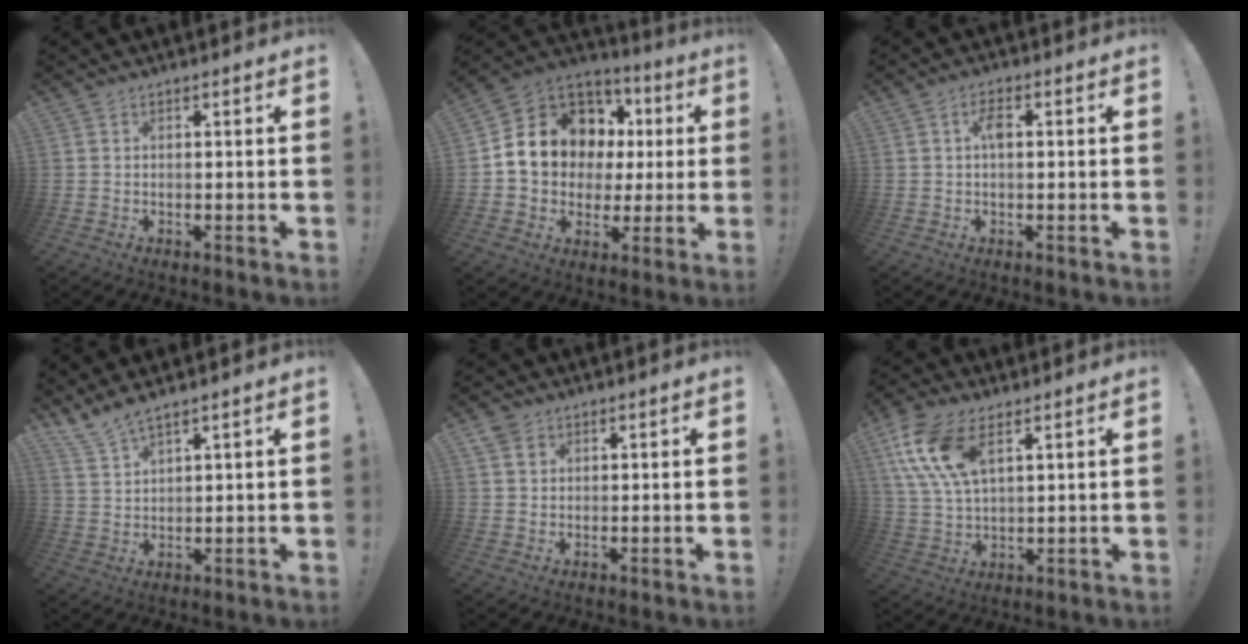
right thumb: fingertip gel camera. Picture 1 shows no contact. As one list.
[{"total": 14.7, "force": [4.1, 12.4, 6.7], "torque": [-0.098, -0.023, 0.100]}, {"total": 3.8, "force": [0.5, 2.0, 3.2], "torque": [-0.060, 0.011, 0.005]}, {"total": 5.4, "force": [4.8, 0.6, 2.3], "torque": [-0.052, -0.029, 0.090]}, {"total": 3.7, "force": [2.0, 2.7, 1.4], "torque": [-0.021, -0.004, 0.038]}, {"total": 14.5, "force": [6.8, 7.5, 10.4], "torque": [-0.209, -0.017, 0.126]}]